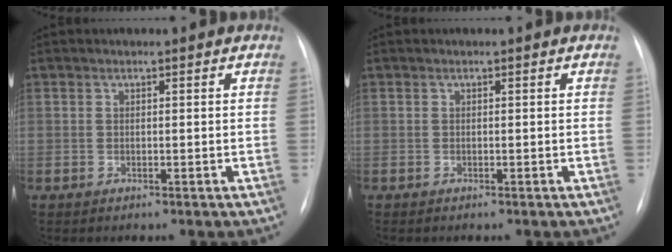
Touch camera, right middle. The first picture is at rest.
{"total": 0.0}